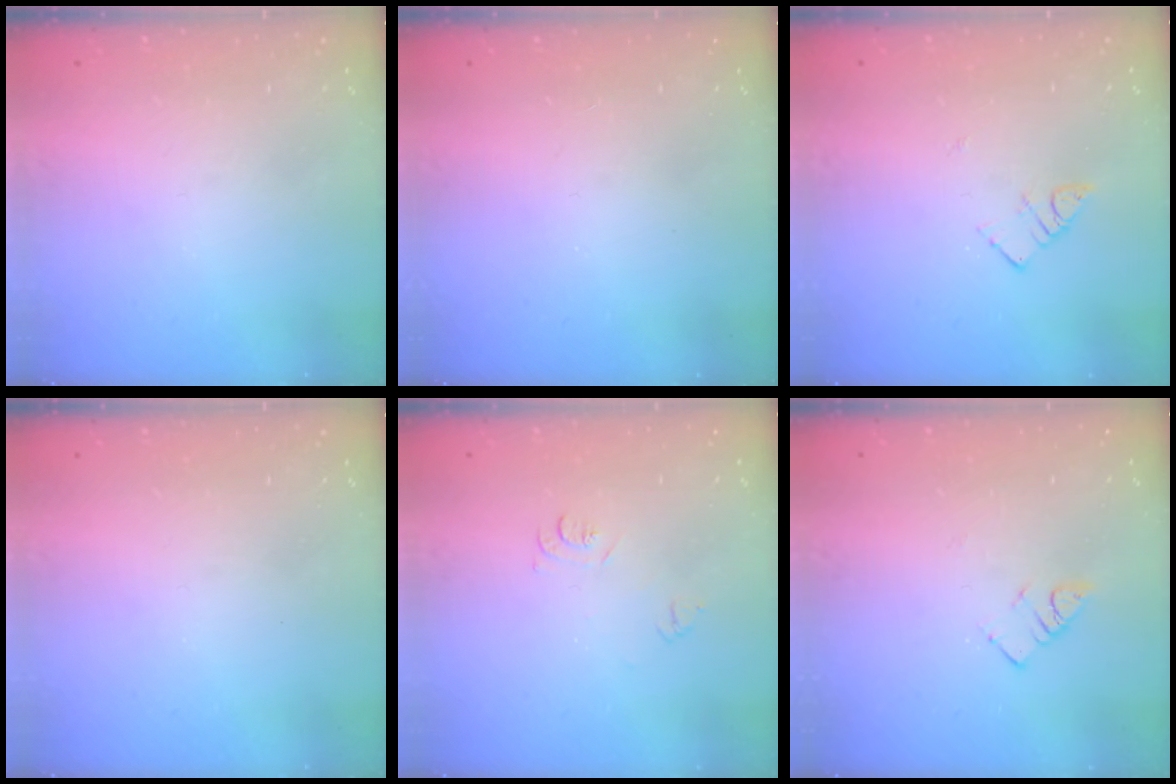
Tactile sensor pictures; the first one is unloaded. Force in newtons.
{"total": 2.8, "press": 2.8, "slide": 0.4}
{"total": 4.1, "press": 4.0, "slide": 0.5}
{"total": 0.0}
{"total": 4.9, "press": 4.9, "slide": 0.7}
{"total": 3.6, "press": 3.6, "slide": 0.4}